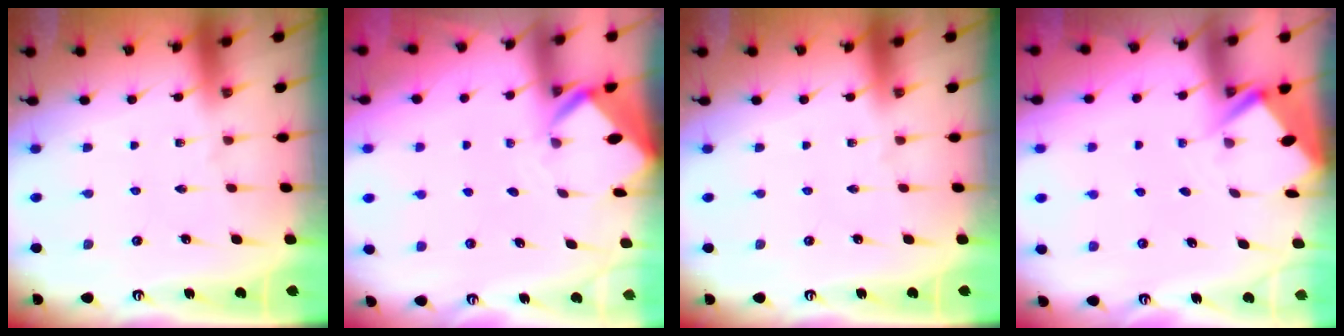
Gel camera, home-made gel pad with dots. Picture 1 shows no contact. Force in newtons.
{"total": 2.8, "press": 2.8, "slide": 0.1}
{"total": 0.0}
{"total": 3.0, "press": 3.0, "slide": 0.4}